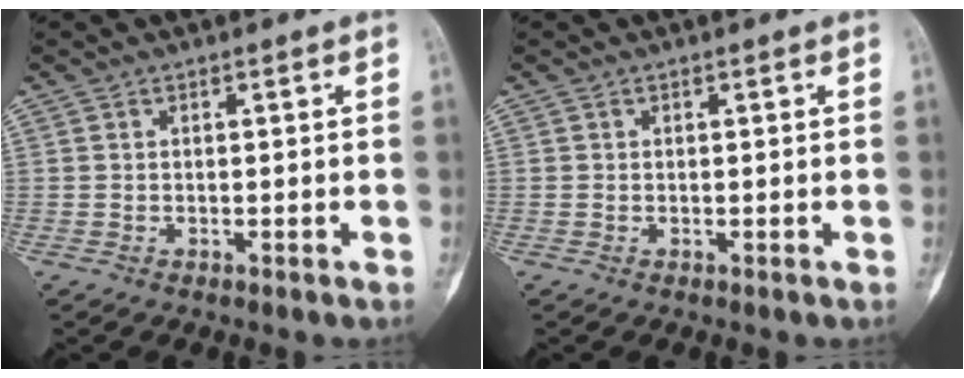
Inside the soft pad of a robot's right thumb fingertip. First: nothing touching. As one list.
[{"total": 0.0}]